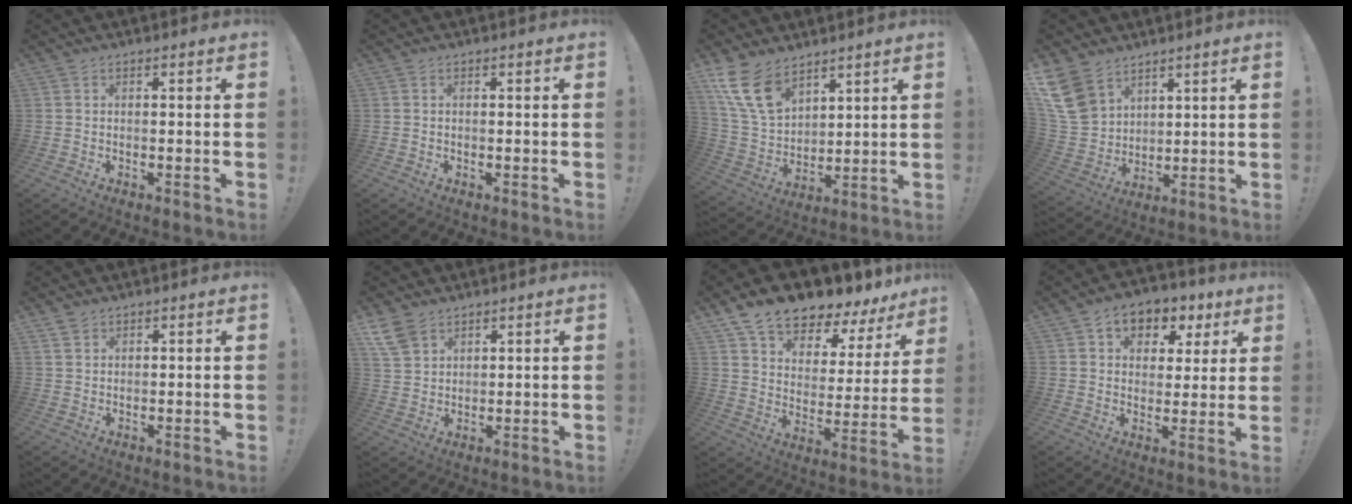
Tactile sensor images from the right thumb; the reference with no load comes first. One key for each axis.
{"total": 0.0}
{"total": 13.7, "fx": 8.8, "fy": 7.6, "fz": 7.1, "tx": -0.153, "ty": -0.047, "tz": 0.172}
{"total": 12.1, "fx": 7.1, "fy": 8.5, "fz": 4.9, "tx": -0.099, "ty": -0.043, "tz": 0.144}
{"total": 0.8, "fx": 0.7, "fy": 0.1, "fz": -0.3, "tx": 0.011, "ty": -0.006, "tz": 0.012}
{"total": 5.6, "fx": 3.8, "fy": 3.3, "fz": 2.4, "tx": -0.044, "ty": -0.014, "tz": 0.078}
{"total": 11.2, "fx": 10.0, "fy": 3.7, "fz": 3.4, "tx": -0.069, "ty": -0.094, "tz": 0.176}
{"total": 9.0, "fx": 4.4, "fy": 6.8, "fz": 3.9, "tx": -0.047, "ty": -0.024, "tz": 0.082}